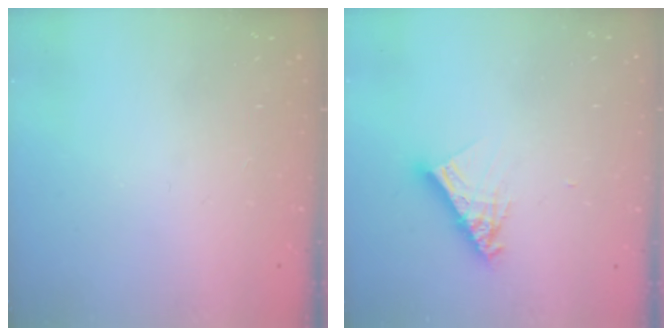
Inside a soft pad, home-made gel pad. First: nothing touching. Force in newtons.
{"total": 10.2, "press": 10.2, "slide": 0.9}